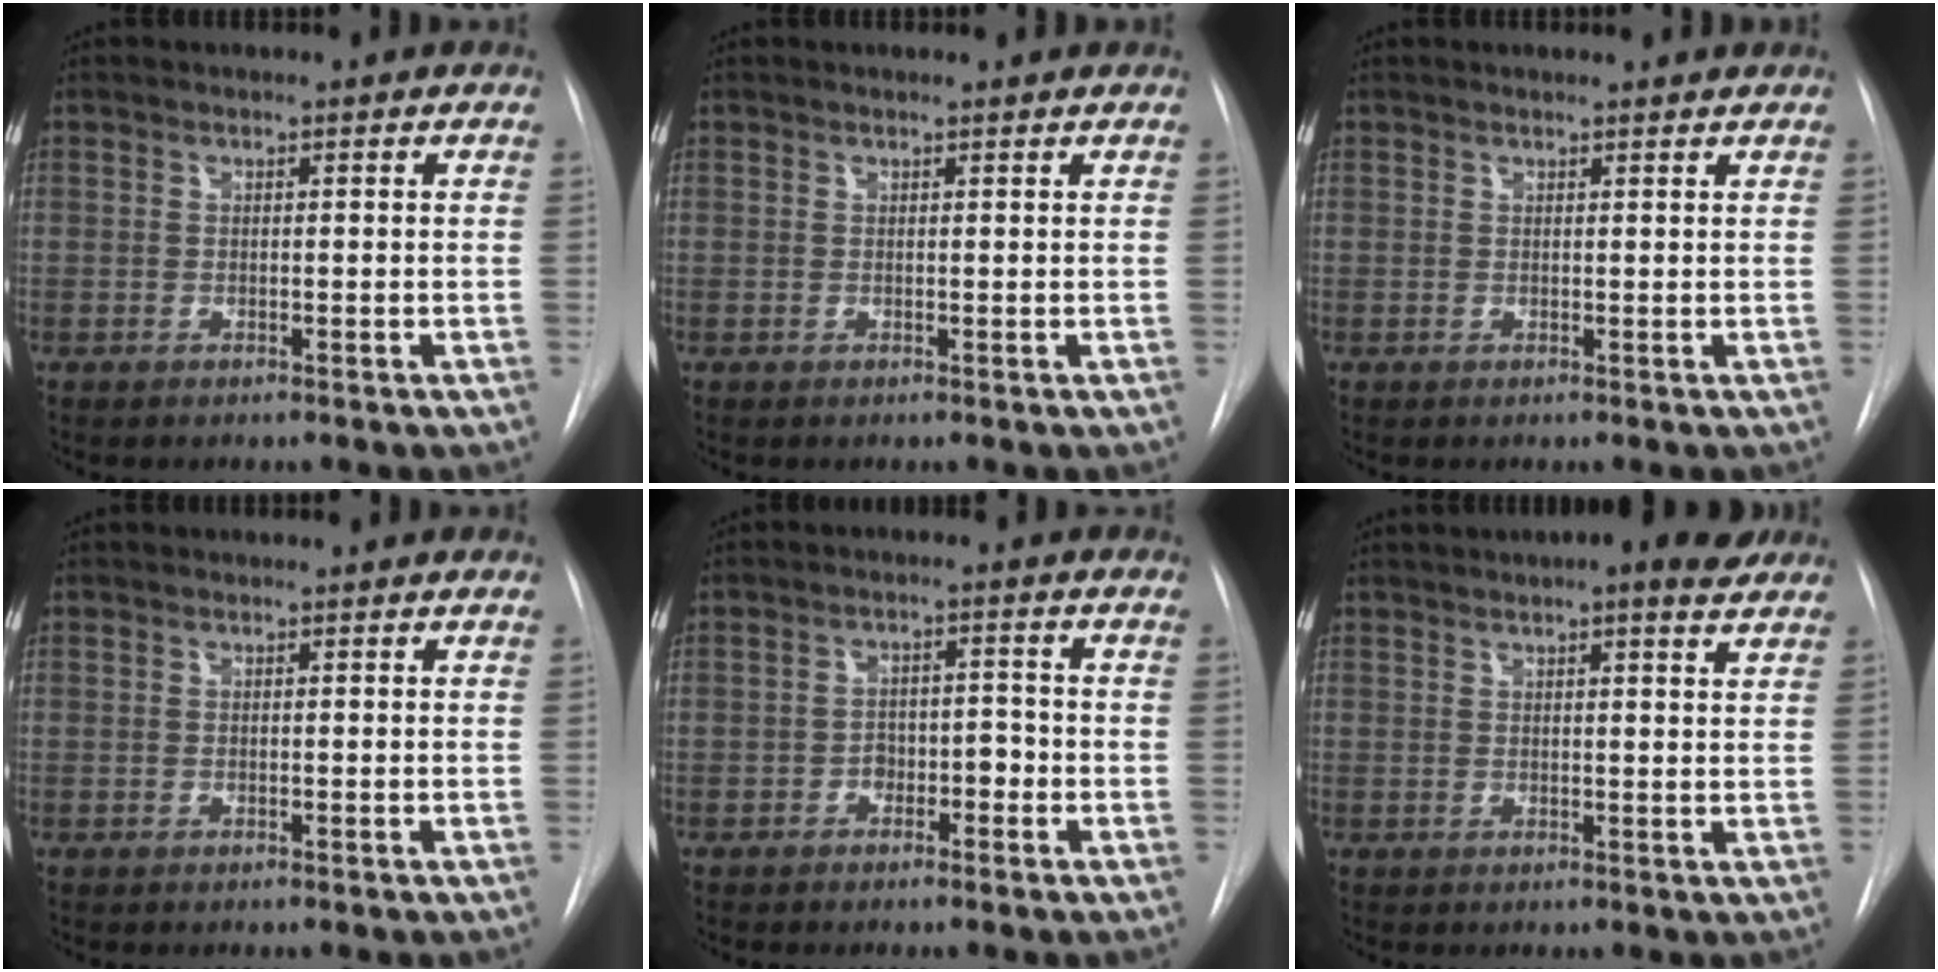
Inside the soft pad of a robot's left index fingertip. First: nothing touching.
{"total": 1.9, "force": [1.8, 0.0, 0.4], "torque": [-0.008, 0.007, 0.018]}
{"total": 3.2, "force": [3.1, 0.2, 0.6], "torque": [-0.011, 0.008, 0.031]}
{"total": 0.0}
{"total": 3.1, "force": [-1.6, 1.9, 1.9], "torque": [-0.020, 0.012, -0.025]}
{"total": 7.1, "force": [5.4, 1.2, 4.3], "torque": [-0.060, 0.012, 0.062]}